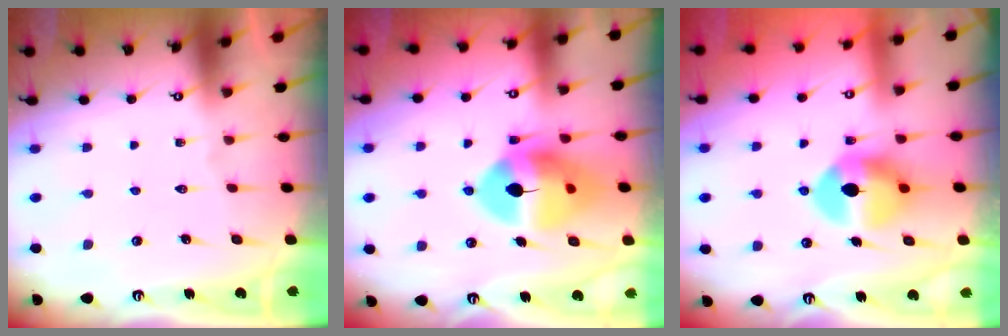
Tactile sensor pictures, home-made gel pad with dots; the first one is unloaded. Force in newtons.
{"total": 14.7, "press": 14.6, "slide": 2.3}
{"total": 11.0, "press": 10.9, "slide": 1.3}